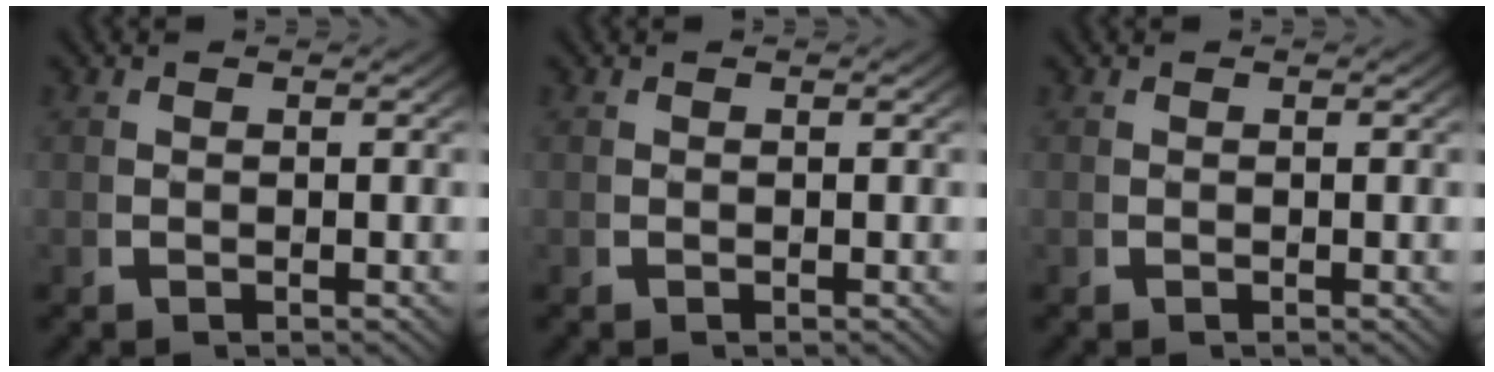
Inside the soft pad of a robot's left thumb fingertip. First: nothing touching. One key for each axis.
{"total": 0.0}
{"total": 0.0}